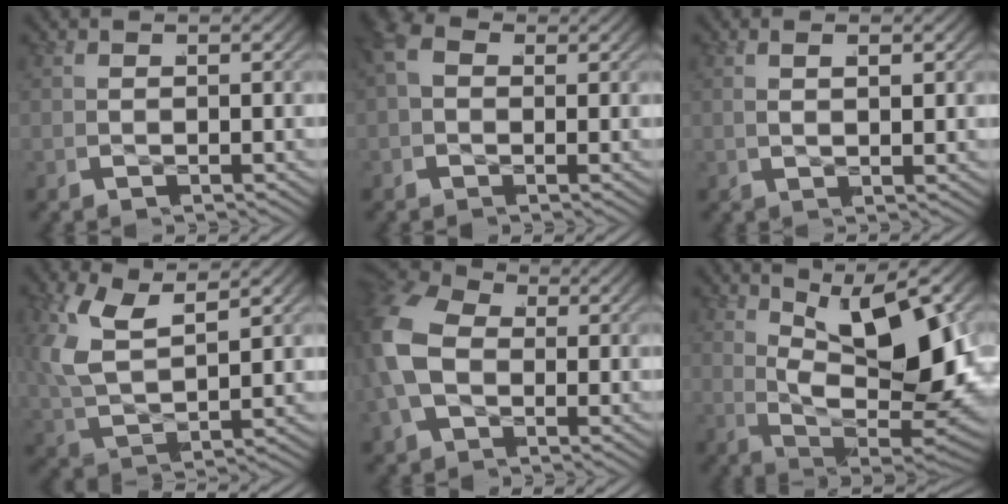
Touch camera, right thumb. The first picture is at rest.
{"total": 3.0, "force": [0.3, 2.3, 1.8], "torque": [-0.037, -0.008, 0.009]}
{"total": 1.4, "force": [0.6, 0.2, 1.3], "torque": [-0.018, 0.004, 0.017]}
{"total": 7.2, "force": [2.1, 4.7, 5.0], "torque": [-0.145, -0.018, 0.056]}
{"total": 10.2, "force": [0.6, 7.9, 6.4], "torque": [-0.163, -0.018, 0.019]}
{"total": 15.1, "force": [1.7, 7.3, 13.2], "torque": [-0.220, -0.036, 0.055]}